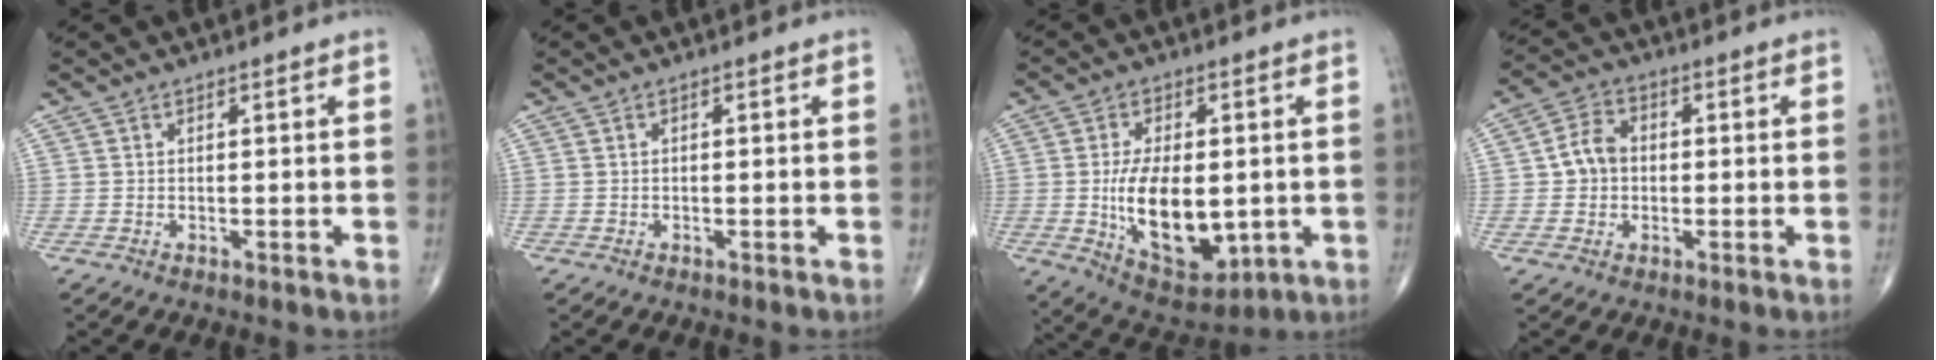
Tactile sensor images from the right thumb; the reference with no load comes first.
{"total": 0.0}
{"total": 15.9, "force": [-1.6, 8.4, 13.4], "torque": [-0.203, -0.012, -0.006]}
{"total": 5.9, "force": [-0.1, 4.9, 3.4], "torque": [-0.048, 0.018, -0.009]}